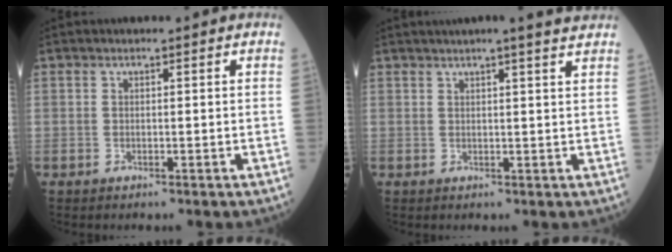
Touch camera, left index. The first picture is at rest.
{"total": 6.5, "force": [5.7, -0.8, 3.1], "torque": [-0.042, 0.013, 0.059]}